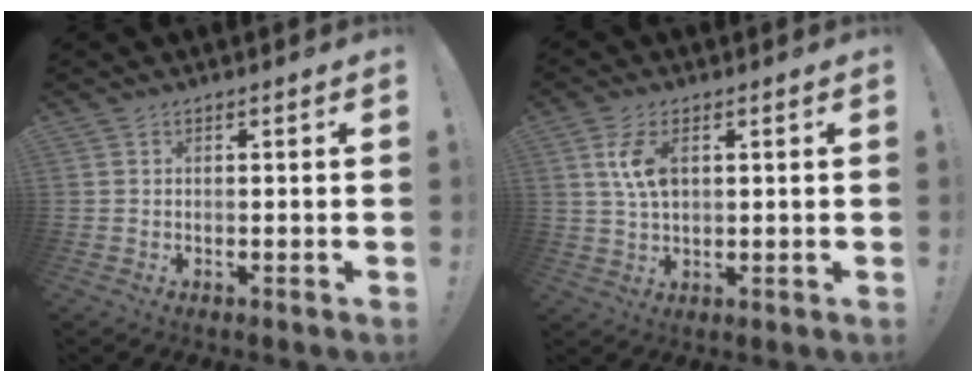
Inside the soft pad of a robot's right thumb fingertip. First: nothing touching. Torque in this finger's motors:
{"motor_torque": [0.09, 0.09, 0.71, -0.14, 0.02]}